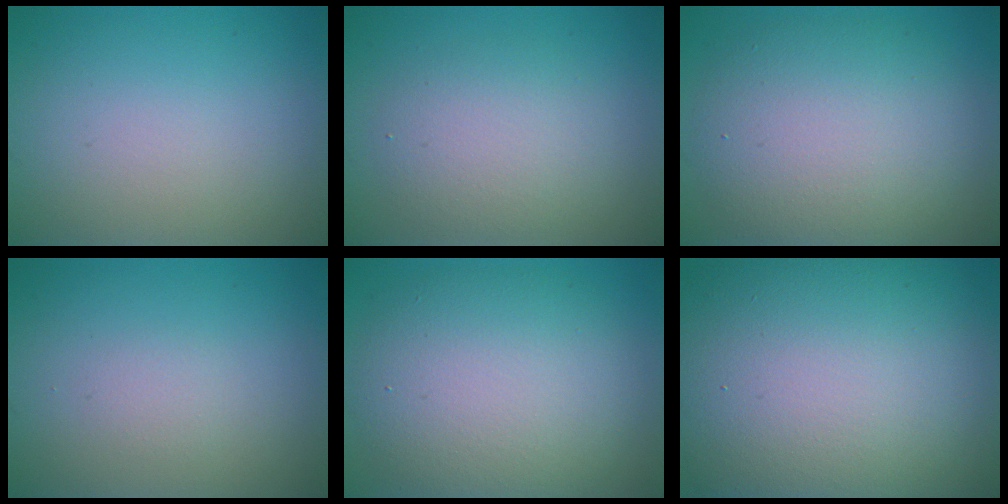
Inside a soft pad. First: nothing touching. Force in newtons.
{"total": 3.6, "press": 3.6, "slide": 0.4}
{"total": 8.2, "press": 8.2, "slide": 0.5}
{"total": 0.9, "press": 0.9, "slide": 0.0}
{"total": 10.5, "press": 10.5, "slide": 0.1}
{"total": 18.7, "press": 18.7, "slide": 1.0}